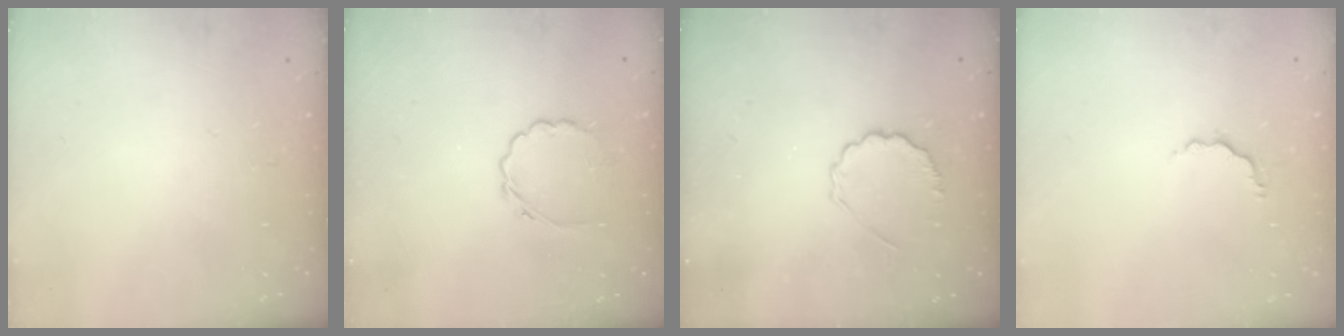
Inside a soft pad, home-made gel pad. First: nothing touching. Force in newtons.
{"total": 2.5, "press": 2.2, "slide": 1.1}
{"total": 5.7, "press": 5.4, "slide": 1.7}
{"total": 3.1, "press": 3.0, "slide": 0.6}